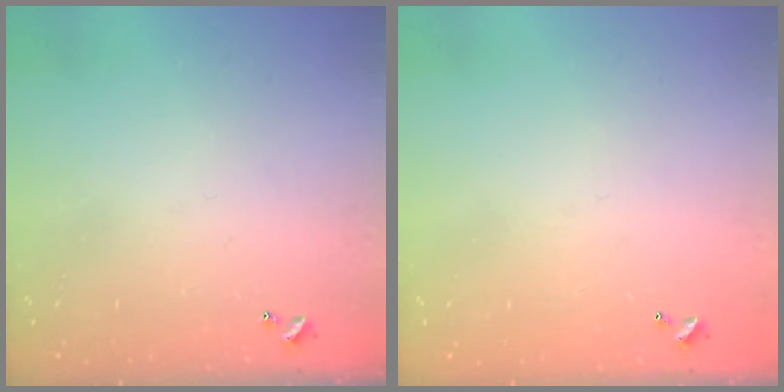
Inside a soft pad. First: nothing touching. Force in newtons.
{"total": 2.8, "press": 2.8, "slide": 0.1}